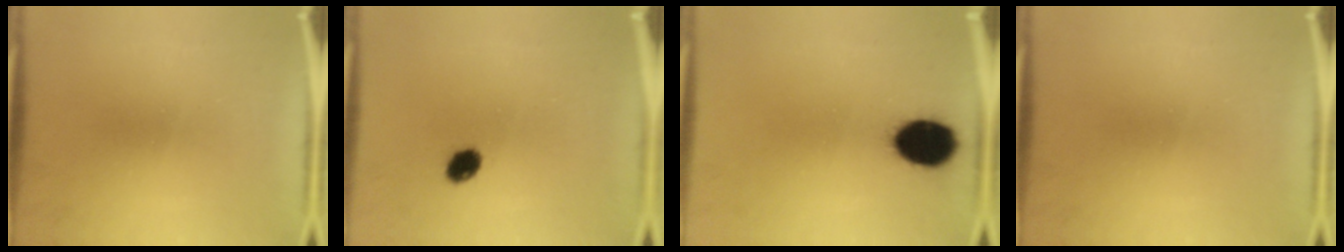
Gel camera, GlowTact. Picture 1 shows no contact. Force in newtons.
{"total": 4.0}
{"total": 12.3}
{"total": 0.0}